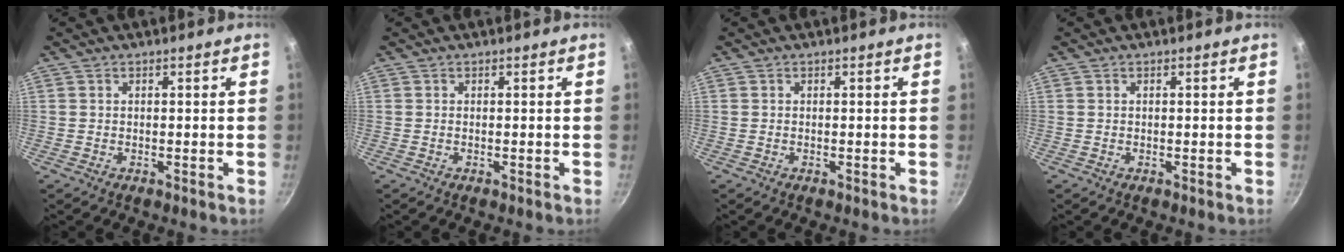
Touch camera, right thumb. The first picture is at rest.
{"total": 0.0}
{"total": 0.0}
{"total": 0.0}